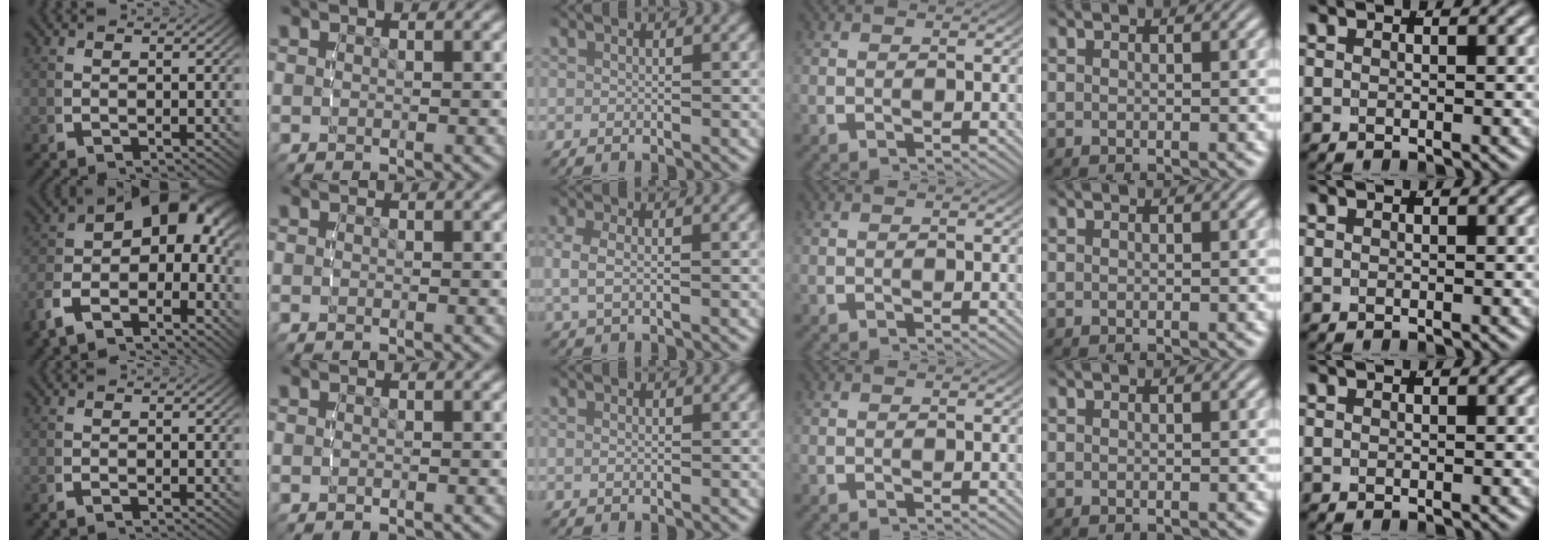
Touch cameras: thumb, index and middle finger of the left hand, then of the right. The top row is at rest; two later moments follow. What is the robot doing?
{"motion": "lift_and_place", "object": "bandage"}